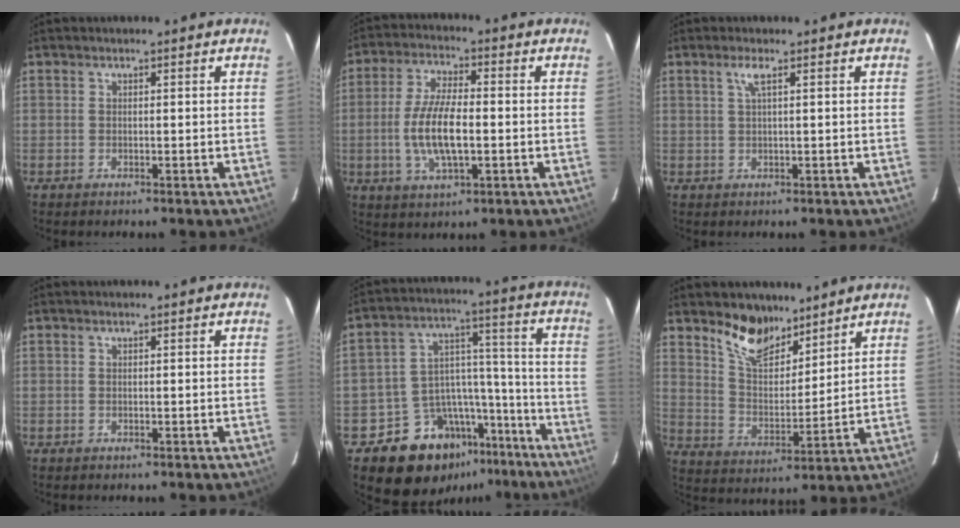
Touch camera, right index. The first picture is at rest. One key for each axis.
{"total": 10.5, "fx": -1.6, "fy": 3.7, "fz": 9.7, "tx": -0.198, "ty": -0.002, "tz": -0.030}
{"total": 1.9, "fx": 0.8, "fy": -0.2, "fz": 1.7, "tx": -0.031, "ty": -0.002, "tz": 0.018}
{"total": 0.0}
{"total": 16.7, "fx": -12.1, "fy": 10.5, "fz": 4.7, "tx": -0.086, "ty": 0.066, "tz": -0.162}
{"total": 10.7, "fx": 8.3, "fy": 4.9, "fz": 4.7, "tx": -0.083, "ty": -0.006, "tz": 0.155}